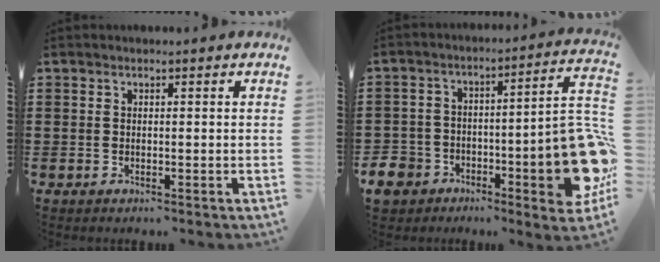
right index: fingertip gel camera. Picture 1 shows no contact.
{"total": 13.6, "force": [-5.6, 6.3, 10.7], "torque": [-0.152, 0.016, -0.094]}